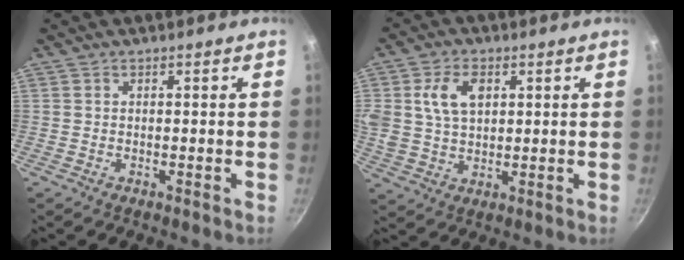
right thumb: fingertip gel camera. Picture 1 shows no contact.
{"total": 9.1, "force": [2.7, 6.0, 6.2], "torque": [-0.103, 0.000, 0.047]}